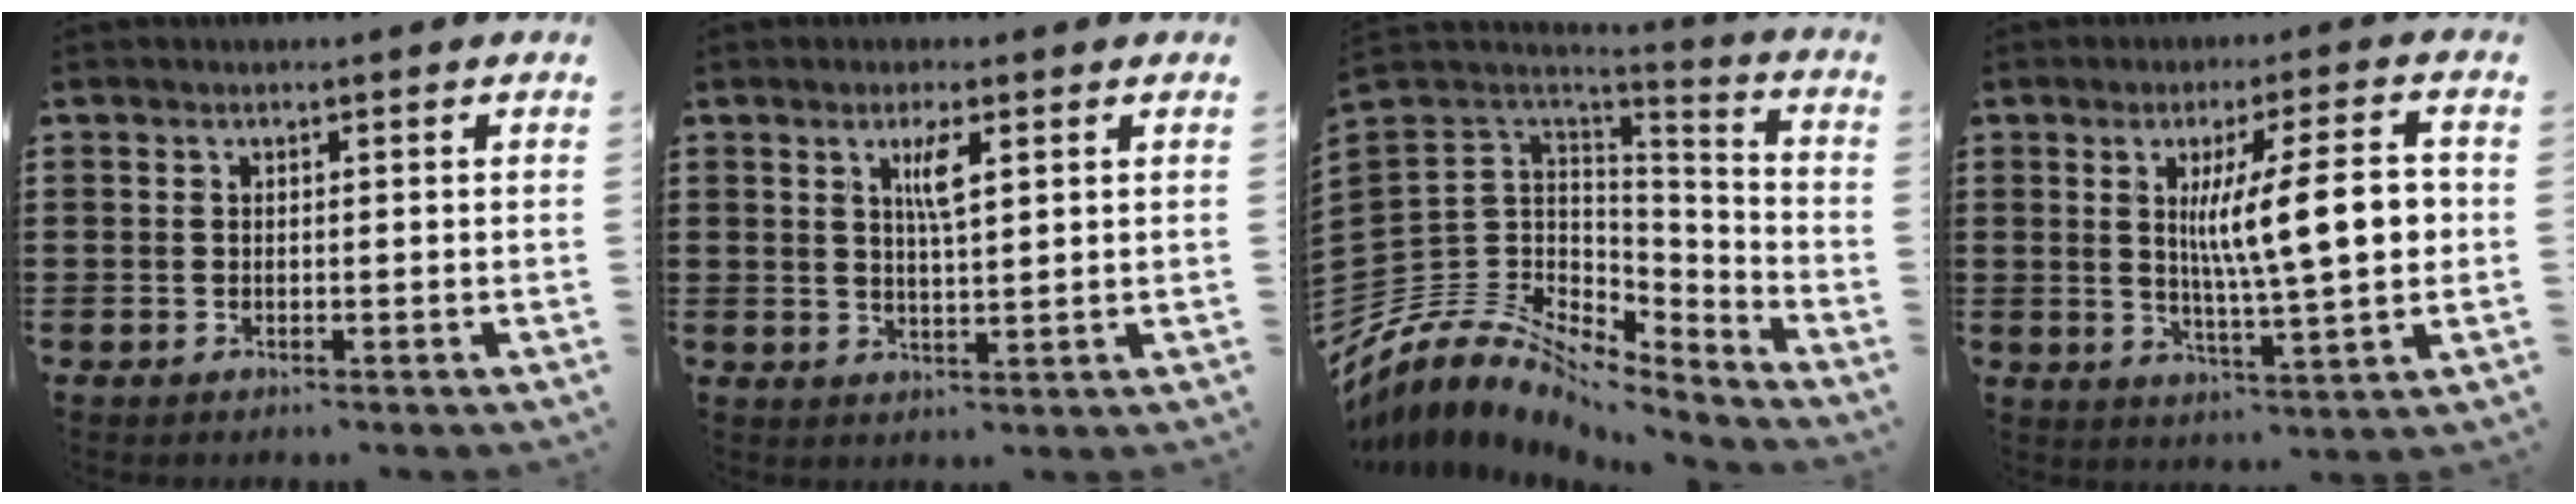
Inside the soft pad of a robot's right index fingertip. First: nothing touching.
{"total": 3.6, "force": [1.5, 0.7, 3.3], "torque": [-0.061, 0.002, 0.021]}
{"total": 9.1, "force": [-5.2, 6.8, 3.2], "torque": [-0.106, -0.014, -0.100]}
{"total": 12.4, "force": [1.7, 2.4, 12.0], "torque": [-0.187, -0.005, 0.020]}